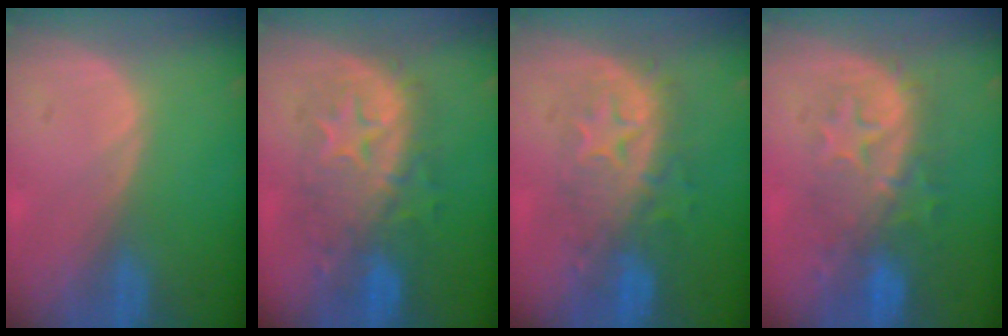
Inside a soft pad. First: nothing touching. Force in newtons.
{"total": 9.0, "press": 9.0, "slide": 0.3}
{"total": 8.3, "press": 8.0, "slide": 2.2}
{"total": 8.4, "press": 8.3, "slide": 1.3}